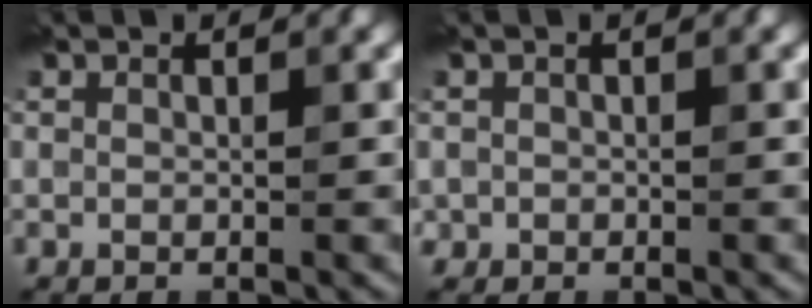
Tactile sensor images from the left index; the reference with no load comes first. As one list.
[{"total": 0.7, "force": [-0.1, 0.7, 0.1], "torque": [0.003, -0.004, -0.004]}]